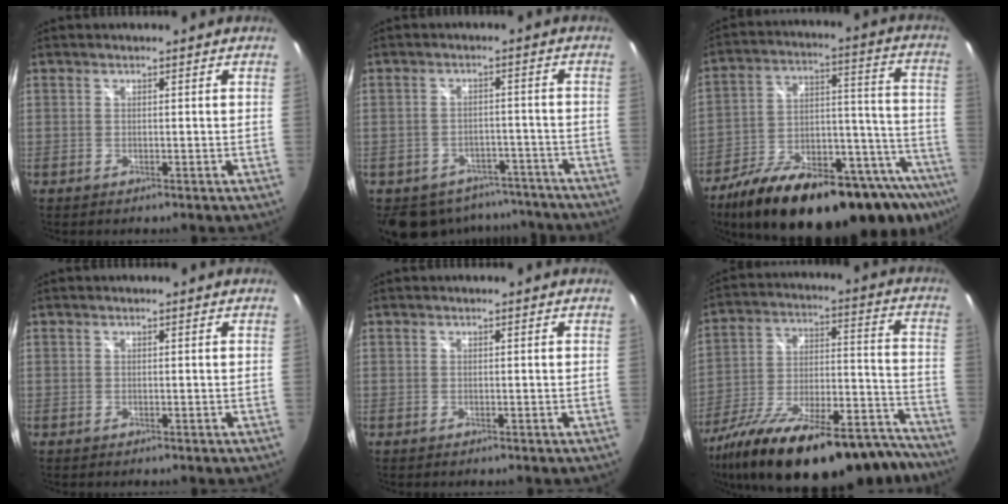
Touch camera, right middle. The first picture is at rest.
{"total": 12.2, "force": [-9.5, 7.1, 3.1], "torque": [-0.074, 0.022, -0.107]}
{"total": 31.7, "force": [-21.8, 10.7, 20.5], "torque": [-0.294, -0.014, -0.312]}
{"total": 0.0}
{"total": 0.0}
{"total": 31.2, "force": [-24.5, 9.0, 17.0], "torque": [-0.280, -0.027, -0.358]}